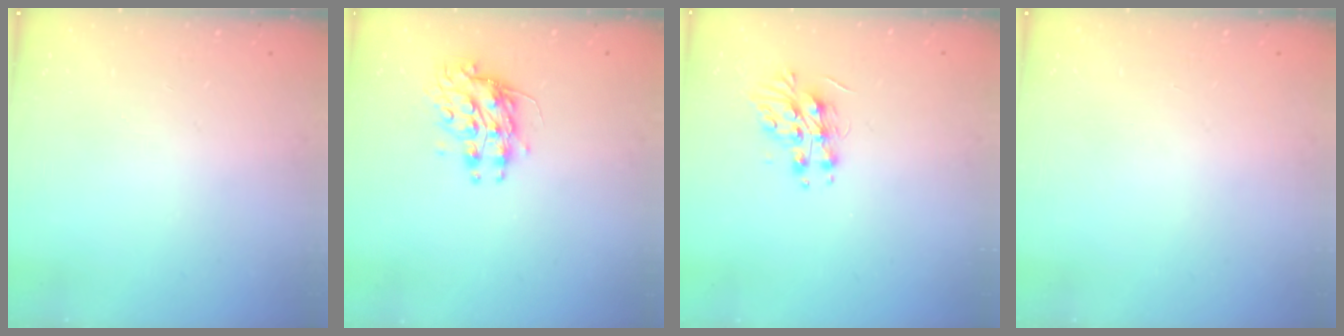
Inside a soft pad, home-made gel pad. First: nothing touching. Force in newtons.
{"total": 9.2, "press": 9.2, "slide": 0.1}
{"total": 11.1, "press": 11.1, "slide": 0.2}
{"total": 0.0}